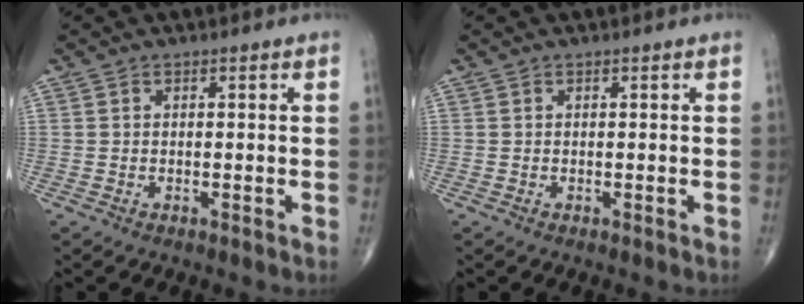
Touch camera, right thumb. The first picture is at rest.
{"total": 0.0}